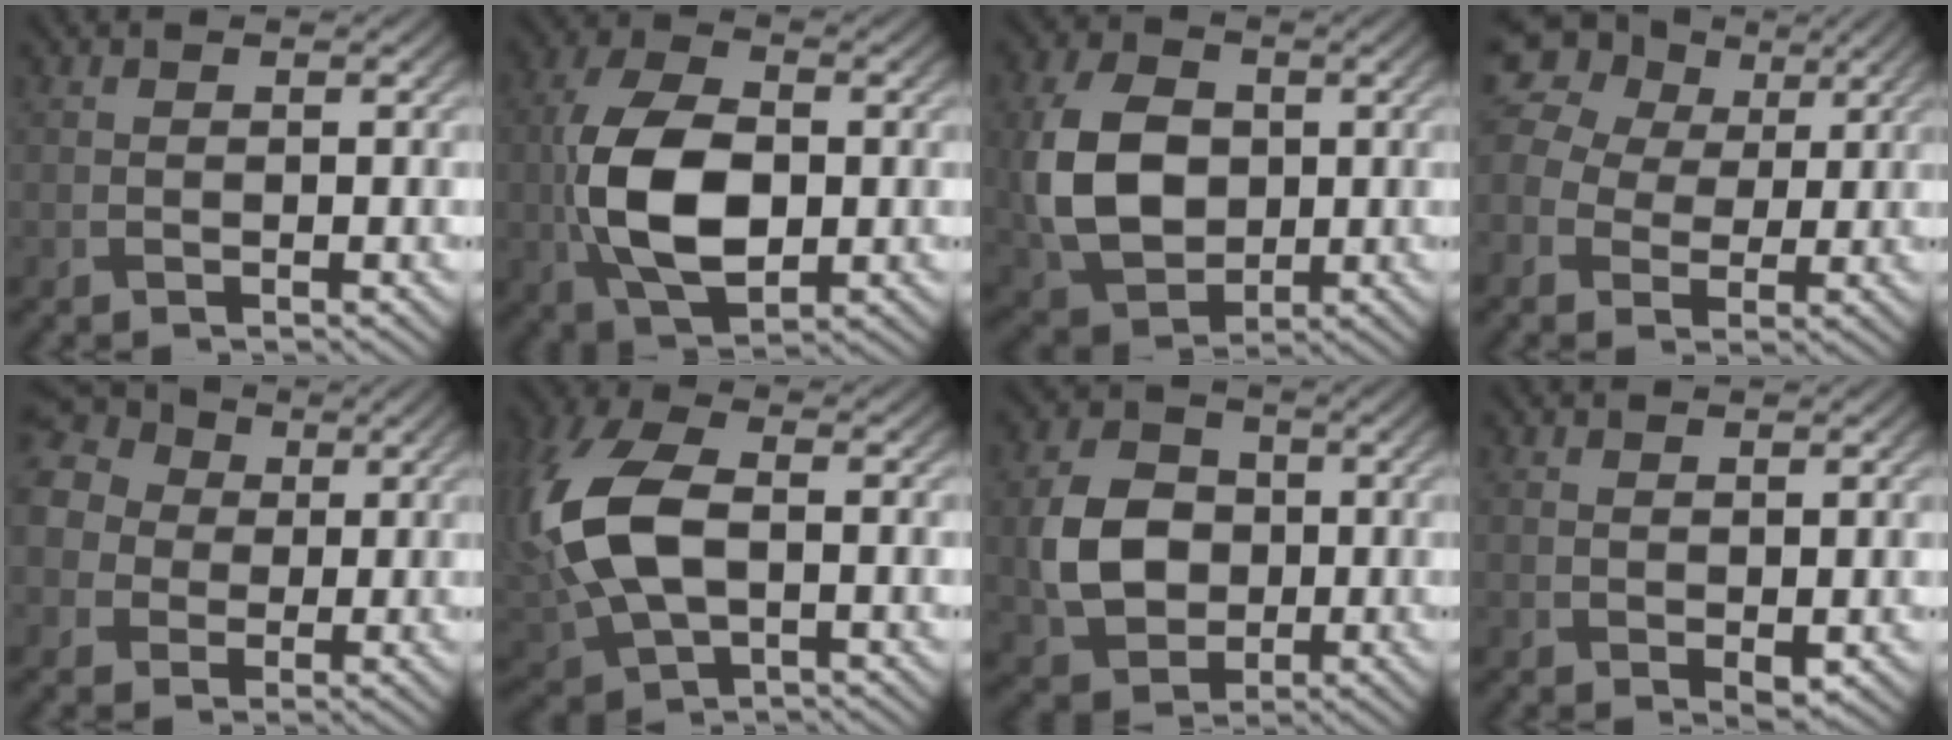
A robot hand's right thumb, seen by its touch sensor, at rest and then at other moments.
{"total": 11.5, "force": [-1.2, 6.6, 9.3], "torque": [-0.208, -0.002, -0.024]}
{"total": 11.0, "force": [0.2, 8.0, 7.5], "torque": [-0.191, -0.002, 0.001]}
{"total": 10.2, "force": [3.2, 8.2, 5.2], "torque": [-0.158, 0.041, 0.053]}
{"total": 11.5, "force": [2.6, 9.8, 5.6], "torque": [-0.166, 0.028, 0.019]}
{"total": 14.0, "force": [0.4, 8.3, 11.3], "torque": [-0.301, 0.007, 0.008]}
{"total": 8.1, "force": [-0.4, 6.6, 4.7], "torque": [-0.108, -0.001, -0.012]}
{"total": 1.4, "force": [0.3, 0.7, 1.2], "torque": [-0.021, -0.007, 0.010]}